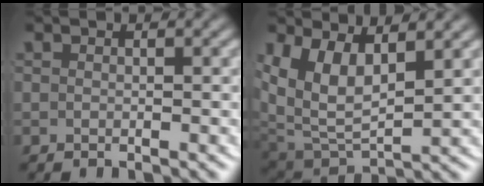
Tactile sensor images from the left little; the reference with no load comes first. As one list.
[{"total": 9.6, "force": [1.6, 7.4, 5.8], "torque": [-0.149, -0.025, 0.032]}]